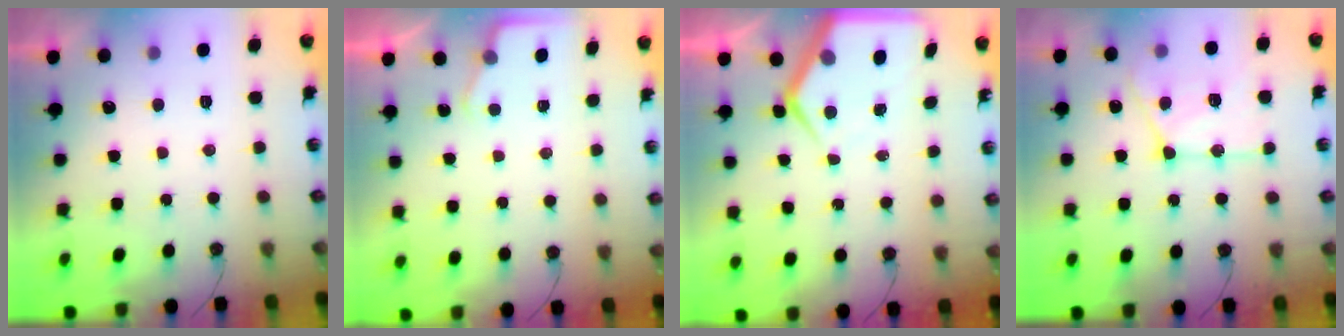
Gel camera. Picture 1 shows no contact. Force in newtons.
{"total": 3.0, "press": 2.9, "slide": 0.5}
{"total": 7.3, "press": 7.2, "slide": 0.7}
{"total": 16.5, "press": 16.4, "slide": 1.7}